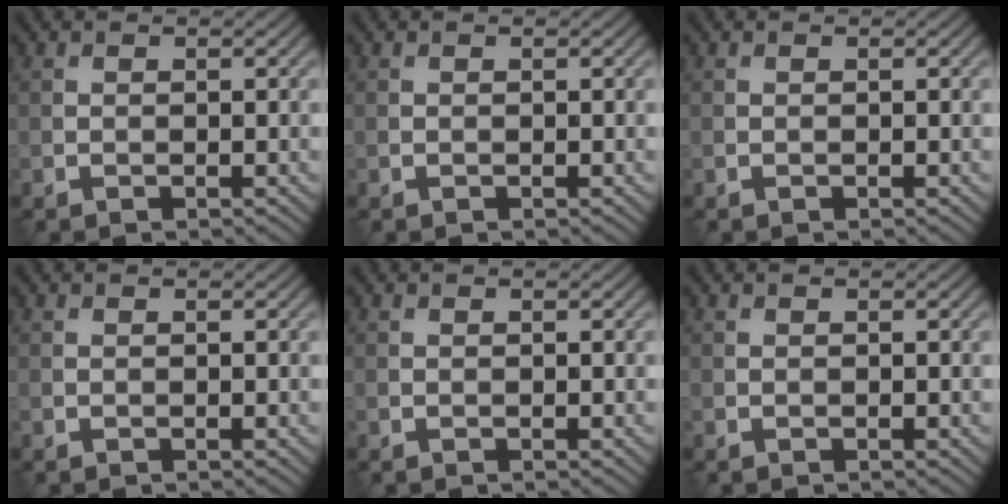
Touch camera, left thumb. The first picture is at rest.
{"total": 0.0}
{"total": 0.0}
{"total": 0.0}
{"total": 0.0}
{"total": 0.0}